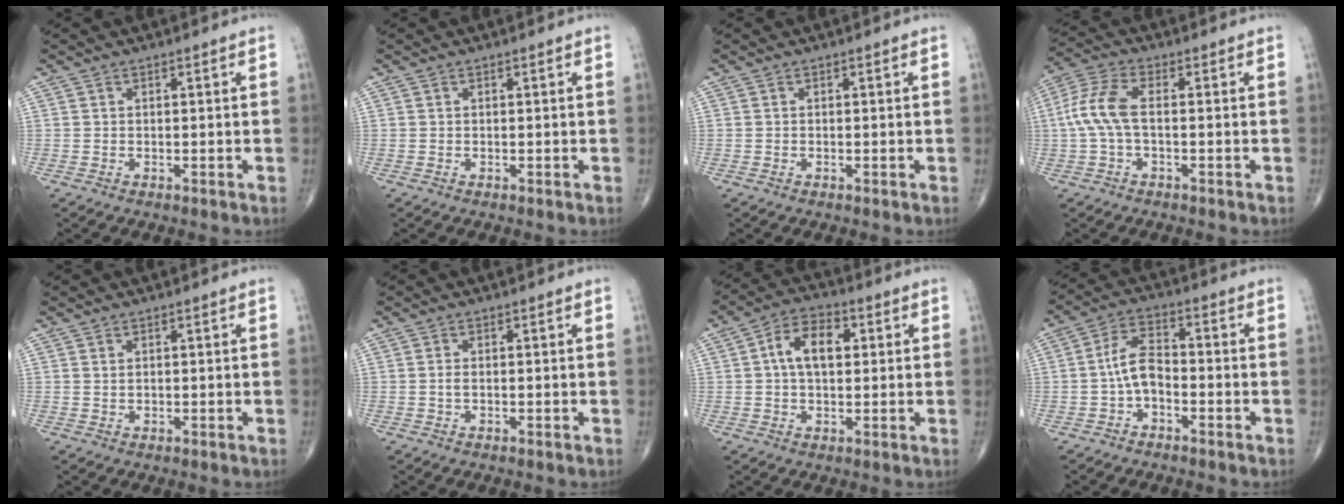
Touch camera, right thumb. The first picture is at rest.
{"total": 0.0}
{"total": 0.0}
{"total": 7.6, "force": [-0.3, 3.3, 6.9], "torque": [-0.171, 0.021, -0.013]}
{"total": 0.6, "force": [0.3, 0.4, 0.4], "torque": [-0.007, -0.001, 0.006]}
{"total": 0.9, "force": [-0.2, 0.4, 0.8], "torque": [-0.014, 0.000, -0.005]}
{"total": 8.7, "force": [1.6, 5.2, 6.8], "torque": [-0.112, 0.018, 0.021]}
{"total": 6.2, "force": [-1.8, 3.5, 4.8], "torque": [-0.084, 0.032, -0.043]}